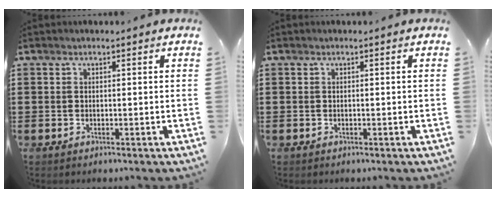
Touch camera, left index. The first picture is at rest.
{"total": 0.0}